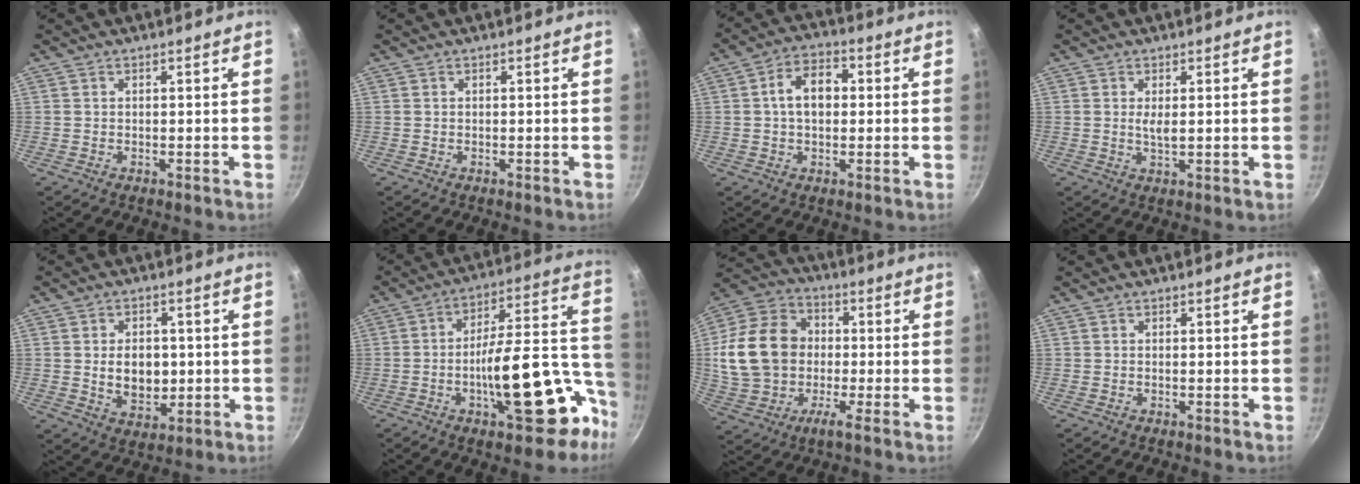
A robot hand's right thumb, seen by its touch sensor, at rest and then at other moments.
{"total": 0.0}
{"total": 8.2, "force": [0.8, 5.5, 6.0], "torque": [-0.077, 0.022, 0.004]}
{"total": 2.3, "force": [0.5, 0.6, 2.2], "torque": [-0.042, -0.005, 0.010]}
{"total": 8.6, "force": [0.1, 6.2, 6.0], "torque": [-0.073, -0.008, 0.010]}
{"total": 22.4, "force": [-9.0, 9.0, 18.4], "torque": [-0.210, 0.064, -0.127]}
{"total": 16.8, "force": [0.5, 12.5, 11.3], "torque": [-0.202, 0.033, -0.005]}
{"total": 0.0}